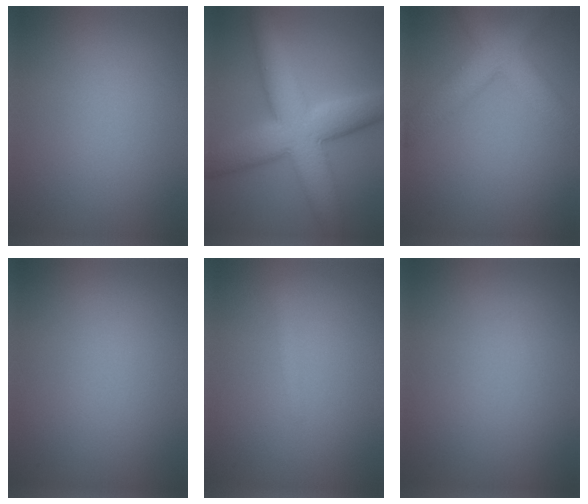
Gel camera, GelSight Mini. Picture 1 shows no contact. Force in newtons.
{"total": 9.7, "press": 9.7, "slide": 0.3}
{"total": 6.2, "press": 6.2, "slide": 0.4}
{"total": 0.0}
{"total": 0.7, "press": 0.7, "slide": 0.1}
{"total": 0.0}